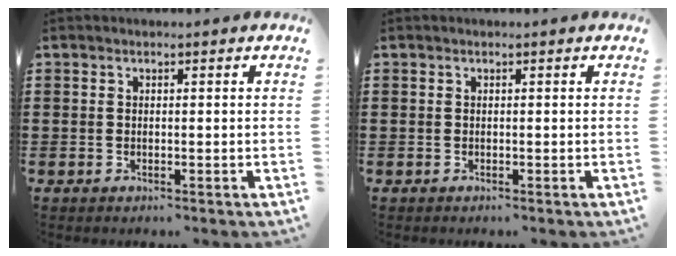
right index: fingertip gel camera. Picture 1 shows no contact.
{"total": 0.0}